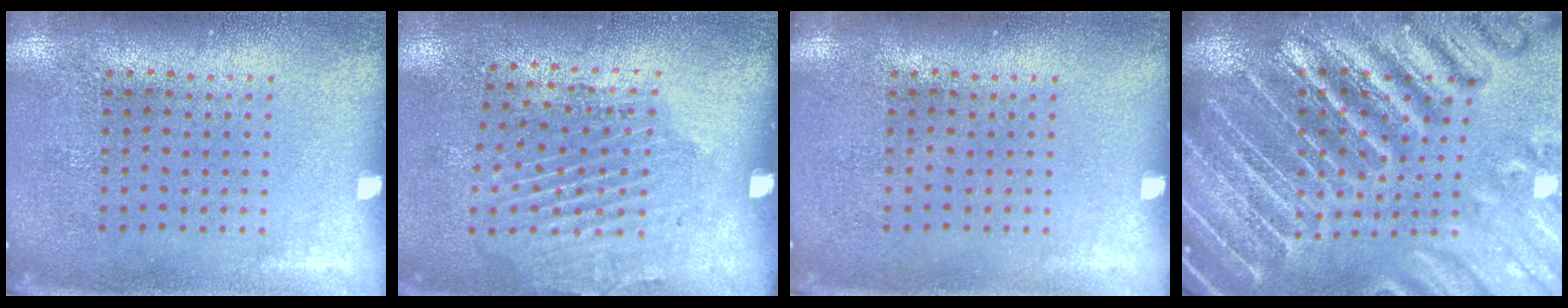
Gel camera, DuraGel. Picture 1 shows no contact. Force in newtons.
{"total": 2.0, "press": 1.2, "slide": 1.6}
{"total": 0.0}
{"total": 5.2, "press": 4.5, "slide": 2.5}